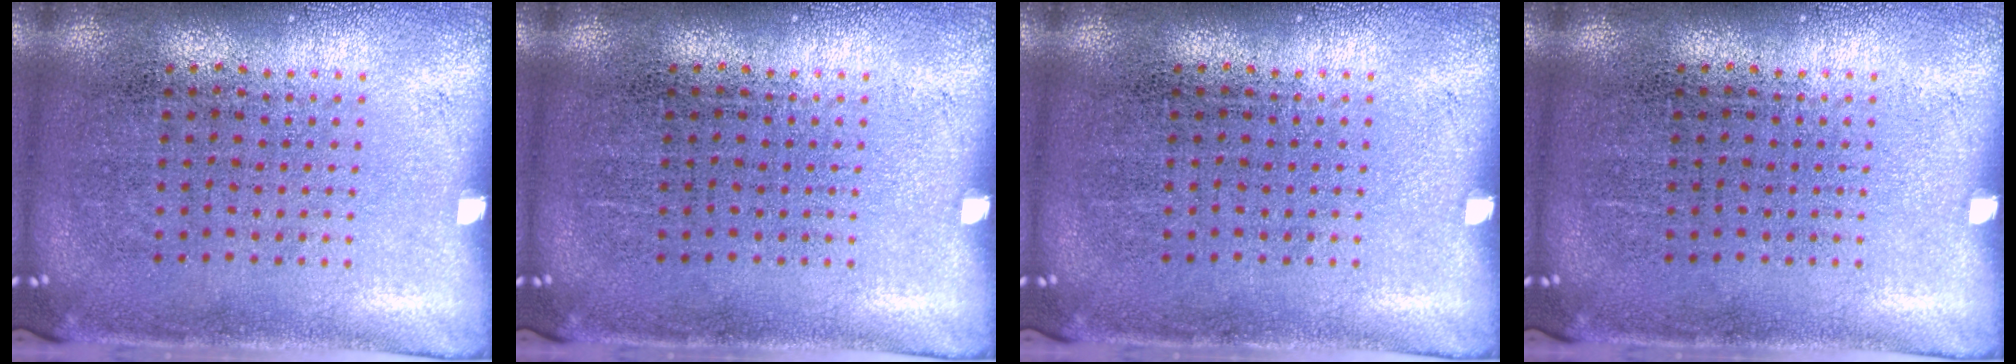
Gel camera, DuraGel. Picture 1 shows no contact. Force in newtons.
{"total": 0.0}
{"total": 0.0}
{"total": 0.0}